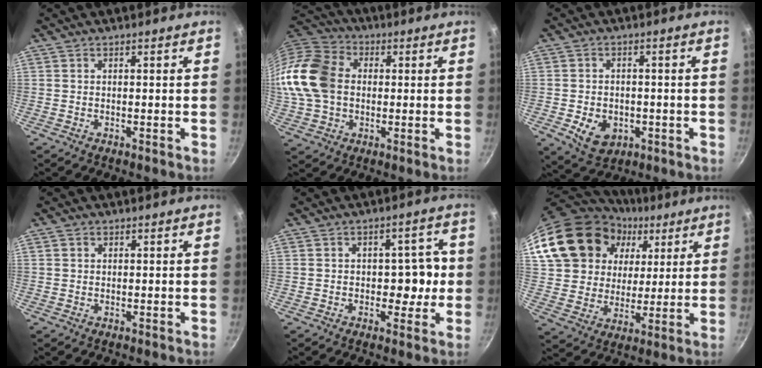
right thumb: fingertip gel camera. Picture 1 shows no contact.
{"total": 17.3, "force": [0.7, 13.3, 11.0], "torque": [-0.212, 0.027, 0.003]}
{"total": 7.6, "force": [-2.2, 5.7, 4.6], "torque": [-0.060, 0.002, -0.024]}
{"total": 1.2, "force": [0.5, 1.0, 0.4], "torque": [-0.005, 0.002, 0.006]}
{"total": 6.2, "force": [-0.5, 4.5, 4.2], "torque": [-0.005, 0.014, -0.008]}
{"total": 23.1, "force": [10.6, 17.2, 11.4], "torque": [-0.200, 0.002, 0.198]}